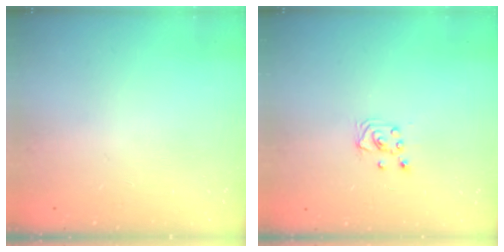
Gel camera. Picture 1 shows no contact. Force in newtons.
{"total": 2.0, "press": 2.0, "slide": 0.2}